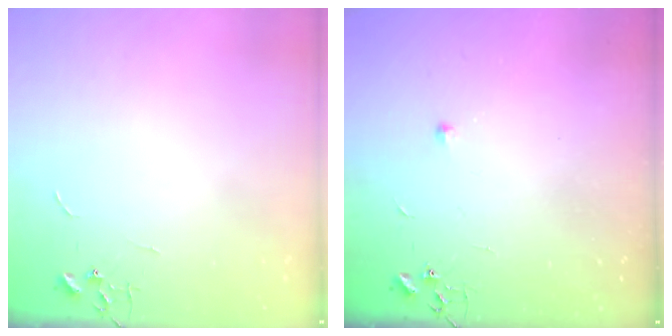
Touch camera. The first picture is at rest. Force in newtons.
{"total": 5.0, "press": 5.0, "slide": 0.7}